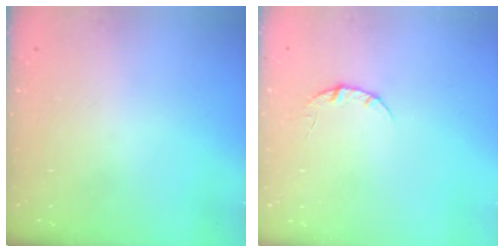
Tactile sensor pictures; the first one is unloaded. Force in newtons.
{"total": 3.4, "press": 3.4, "slide": 0.4}